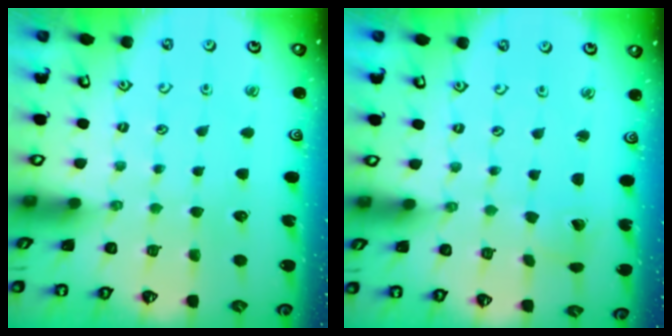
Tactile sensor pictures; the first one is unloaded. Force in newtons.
{"total": 2.4, "press": 2.4, "slide": 0.2}